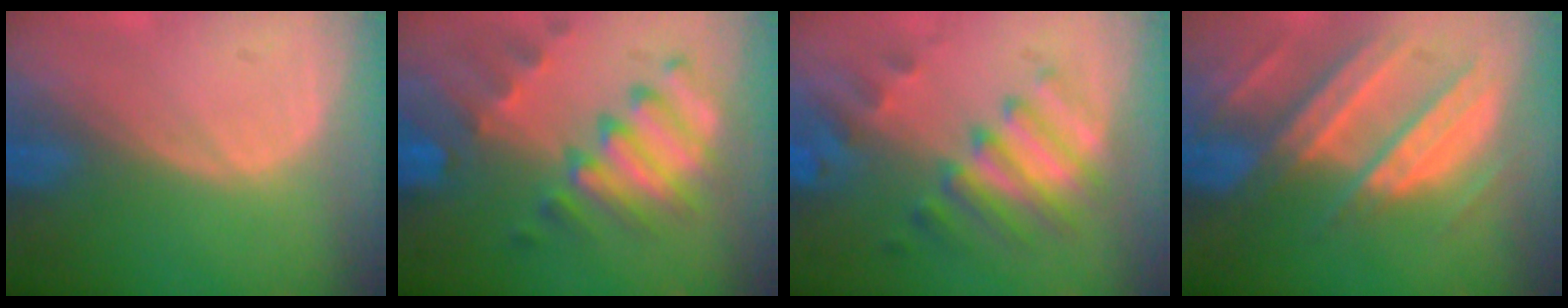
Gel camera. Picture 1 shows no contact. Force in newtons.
{"total": 10.0, "press": 8.8, "slide": 4.7}
{"total": 7.9, "press": 7.6, "slide": 1.9}
{"total": 10.4, "press": 9.1, "slide": 5.0}